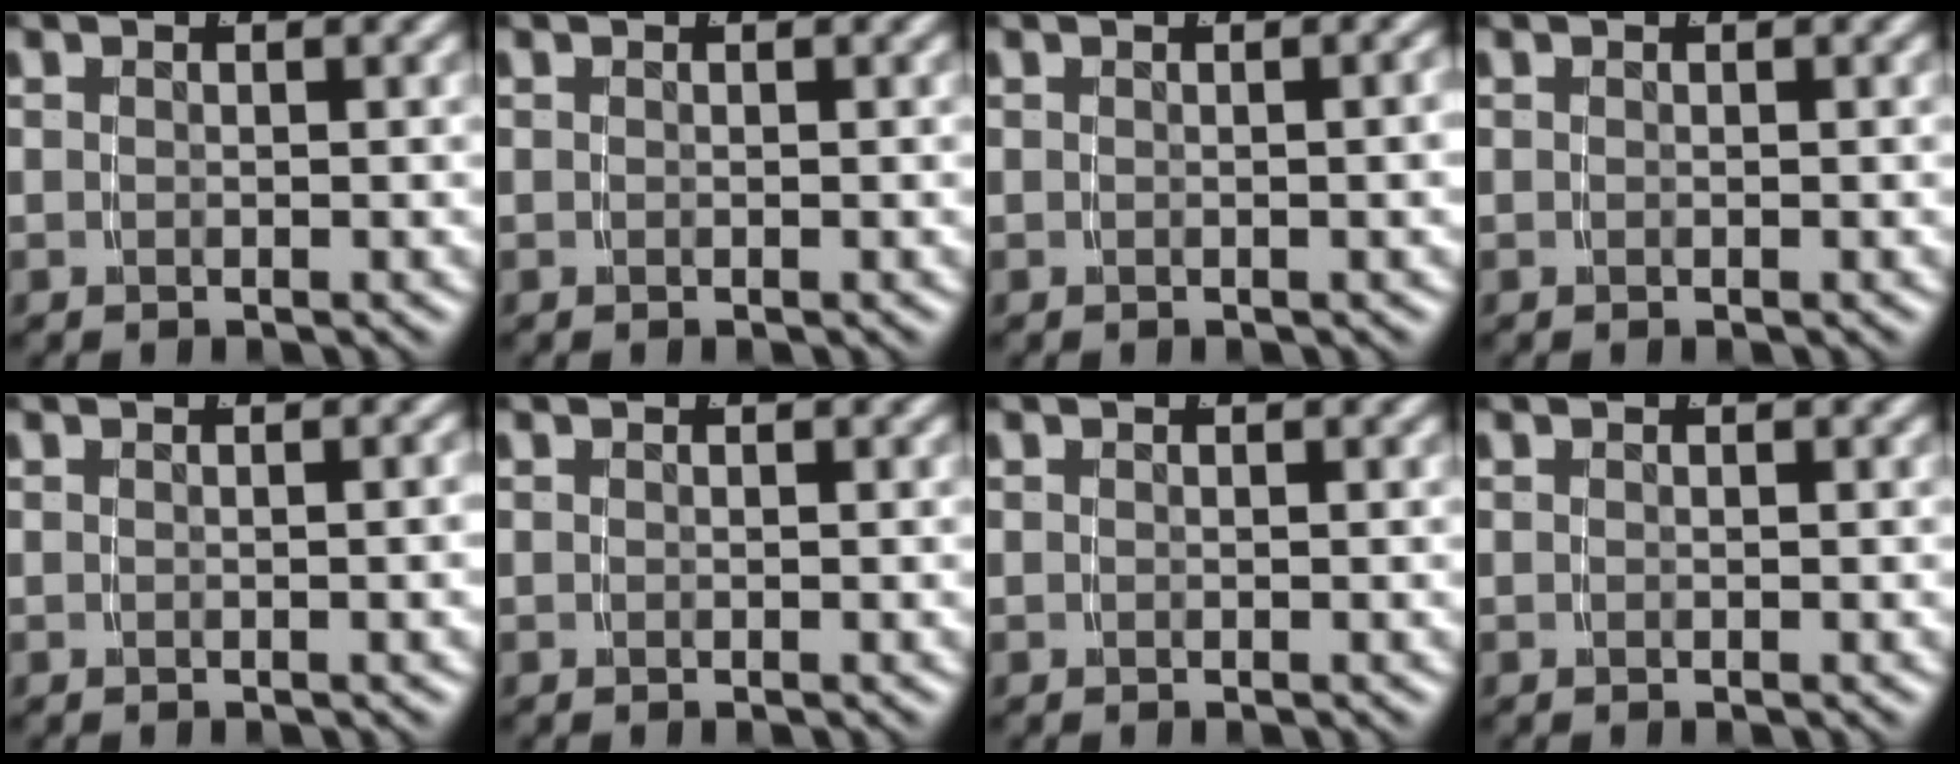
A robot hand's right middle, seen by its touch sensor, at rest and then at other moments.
{"total": 0.0}
{"total": 0.9, "force": [0.0, -0.2, 0.9], "torque": [-0.008, 0.009, -0.003]}
{"total": 0.0}
{"total": 0.7, "force": [-0.1, -0.3, 0.6], "torque": [-0.006, 0.007, -0.005]}
{"total": 0.0}
{"total": 0.0}
{"total": 0.0}